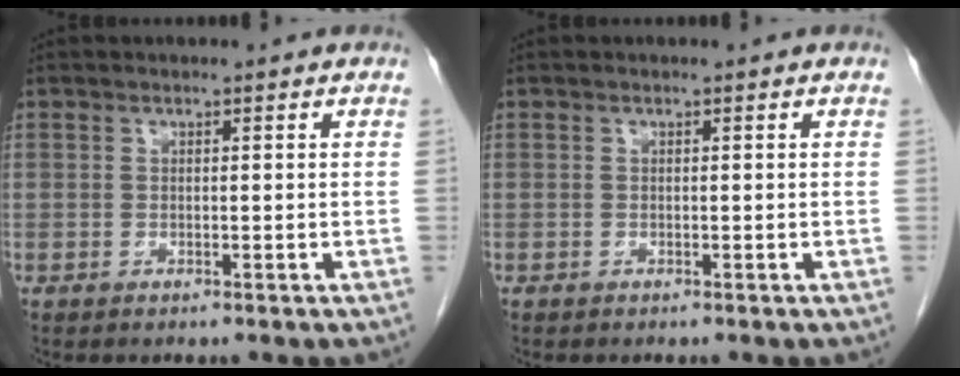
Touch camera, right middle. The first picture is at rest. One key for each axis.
{"total": 0.0}